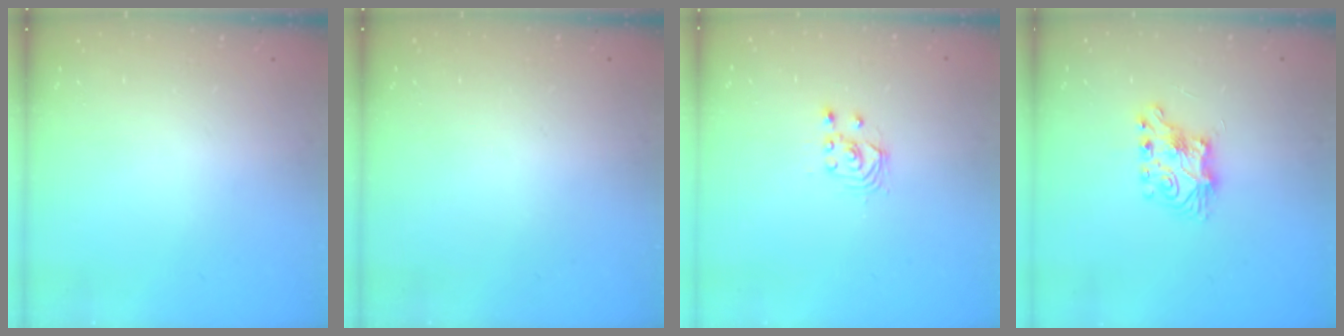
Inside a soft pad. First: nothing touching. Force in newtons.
{"total": 0.0}
{"total": 2.5, "press": 2.5, "slide": 0.2}
{"total": 8.2, "press": 8.1, "slide": 0.8}